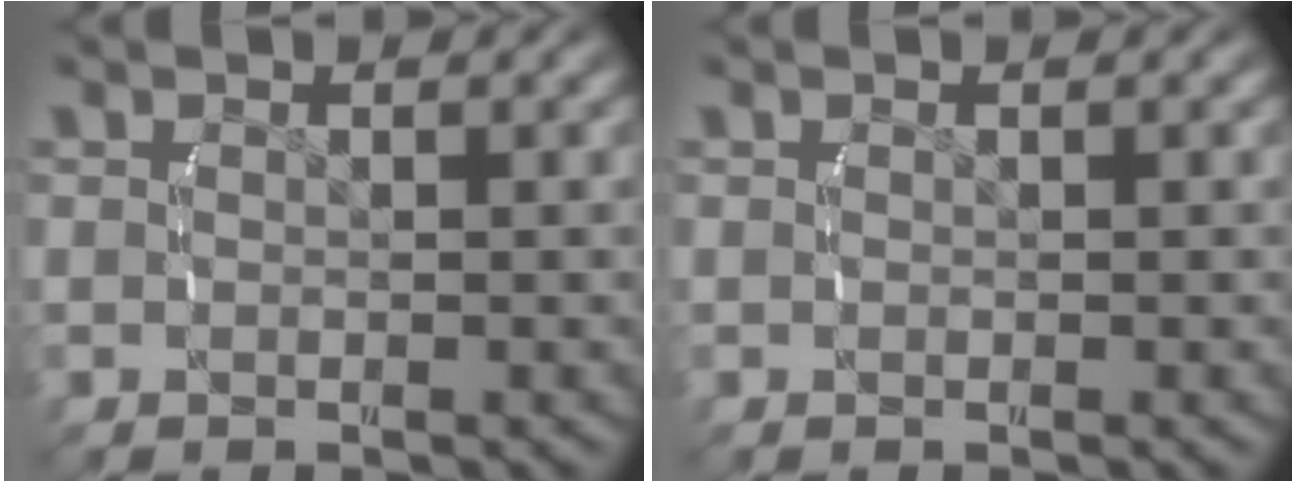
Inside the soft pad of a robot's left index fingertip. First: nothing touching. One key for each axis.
{"total": 0.0}